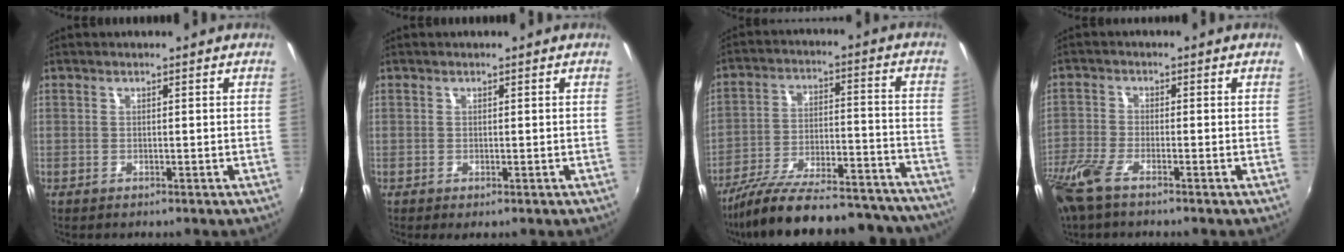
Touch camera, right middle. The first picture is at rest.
{"total": 0.0}
{"total": 31.1, "force": [-27.6, 6.8, 12.6], "torque": [-0.213, -0.018, -0.370]}
{"total": 8.5, "force": [-6.0, 2.3, 5.5], "torque": [-0.139, -0.031, -0.124]}